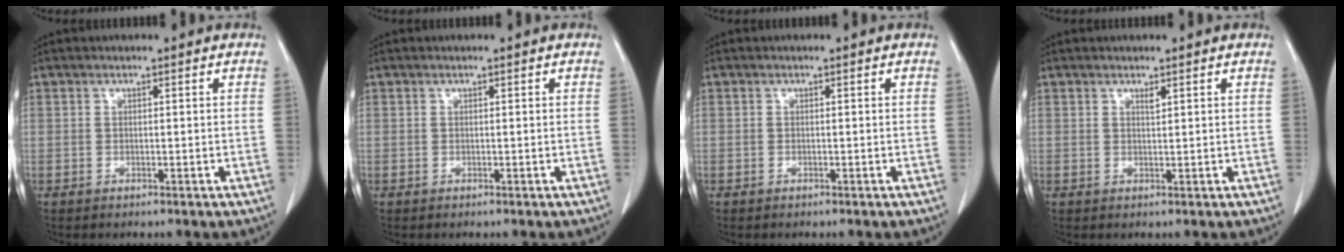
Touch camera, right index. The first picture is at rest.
{"total": 0.0}
{"total": 0.0}
{"total": 0.7, "force": [0.6, 0.1, 0.5], "torque": [-0.009, -0.005, 0.009]}